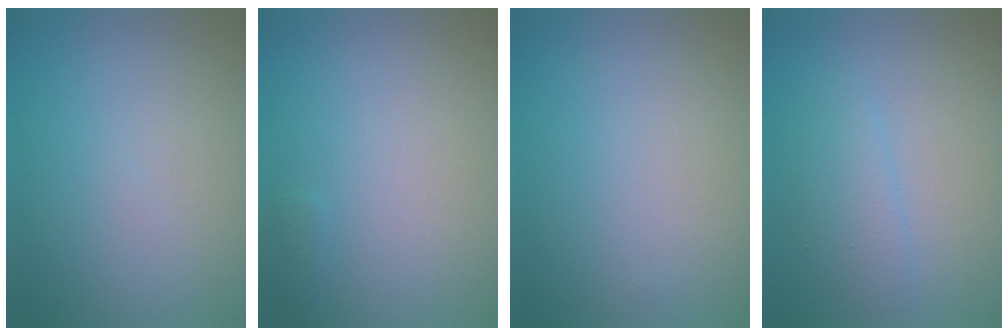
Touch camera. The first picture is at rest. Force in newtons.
{"total": 0.5, "press": 0.5, "slide": 0.1}
{"total": 0.0}
{"total": 2.0, "press": 2.0, "slide": 0.1}